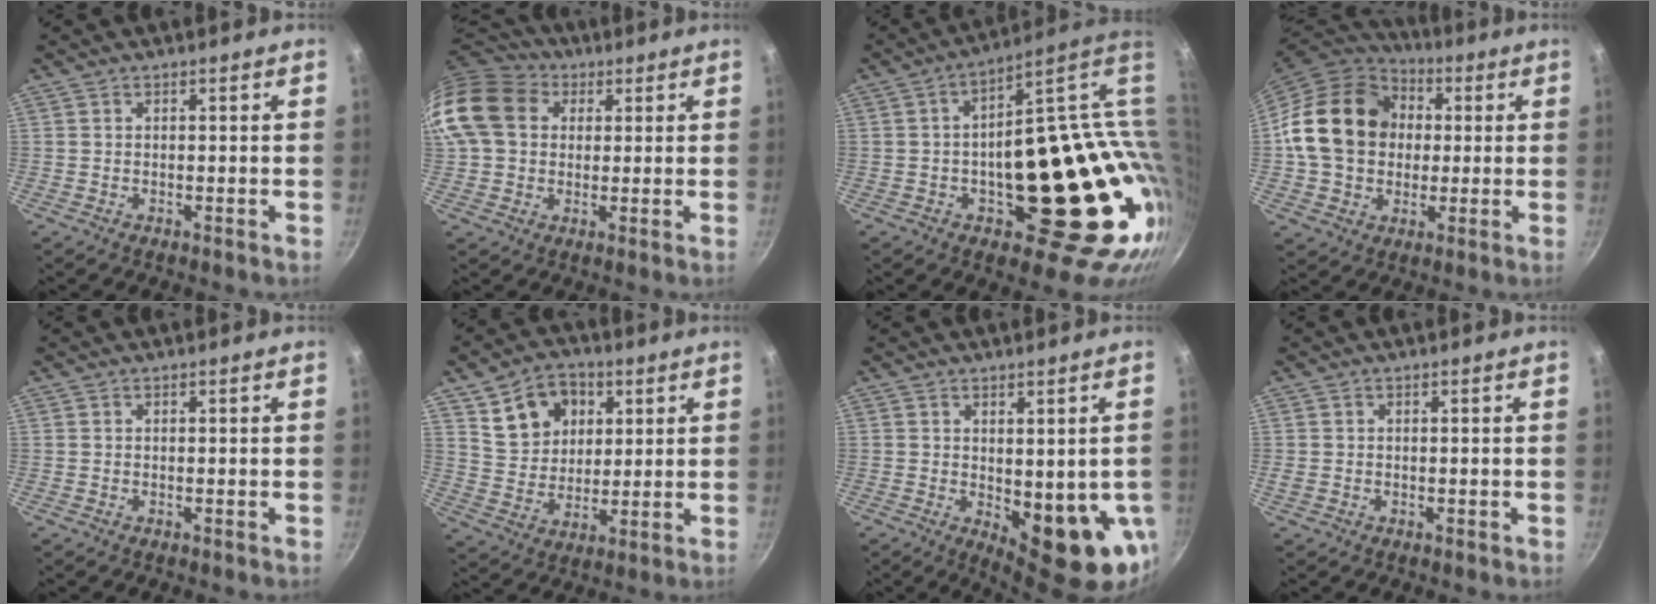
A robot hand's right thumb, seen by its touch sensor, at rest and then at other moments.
{"total": 16.0, "force": [4.2, 12.8, 8.8], "torque": [-0.167, 0.025, 0.063]}
{"total": 29.2, "force": [2.4, 15.8, 24.4], "torque": [-0.278, 0.003, 0.065]}
{"total": 20.5, "force": [2.1, 16.5, 12.0], "torque": [-0.188, 0.029, 0.032]}
{"total": 0.0}
{"total": 12.5, "force": [5.2, 9.6, 6.1], "torque": [-0.073, -0.010, 0.095]}
{"total": 12.0, "force": [-1.5, 4.8, 10.9], "torque": [-0.113, -0.014, -0.004]}
{"total": 1.1, "force": [-0.2, 0.9, 0.6], "torque": [-0.006, 0.001, -0.004]}